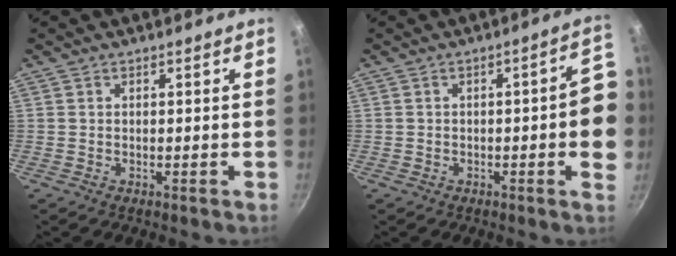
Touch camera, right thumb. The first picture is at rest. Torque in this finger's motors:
{"motor_torque": [-0.56, 0.70, 0.77, -0.01, 0.00]}